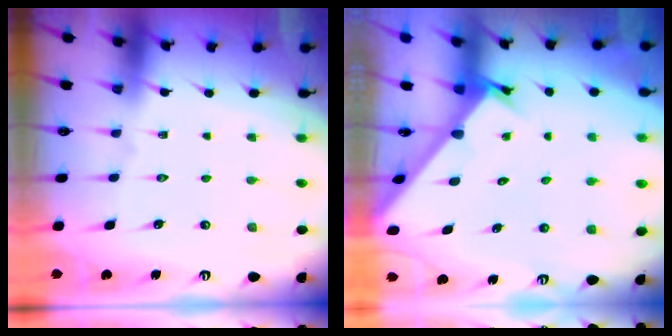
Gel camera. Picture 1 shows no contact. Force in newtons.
{"total": 2.8, "press": 2.8, "slide": 0.3}